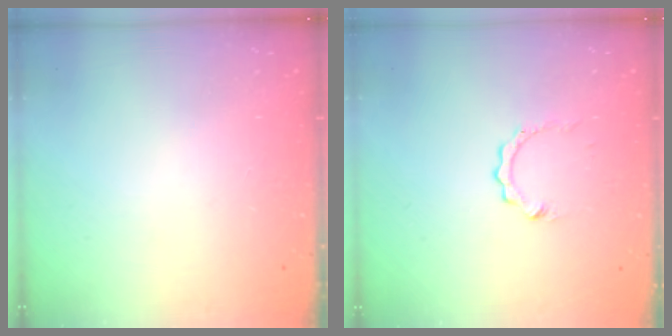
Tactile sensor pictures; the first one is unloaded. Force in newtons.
{"total": 2.3, "press": 2.3, "slide": 0.2}